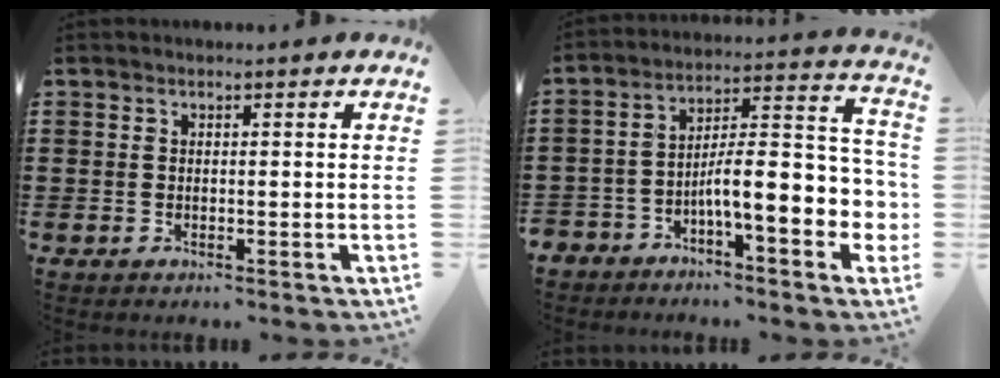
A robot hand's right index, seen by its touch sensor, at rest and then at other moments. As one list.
[{"total": 10.0, "force": [-3.8, 2.8, 8.8], "torque": [-0.141, -0.024, -0.076]}]